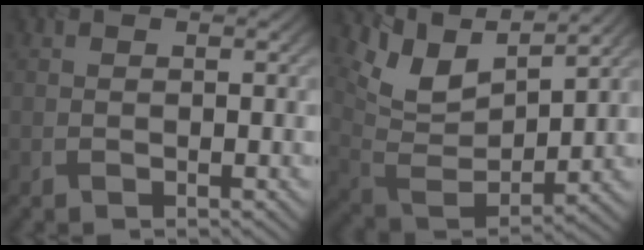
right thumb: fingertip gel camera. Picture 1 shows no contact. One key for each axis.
{"total": 10.9, "fx": 6.6, "fy": 4.8, "fz": 7.2, "tx": -0.162, "ty": 0.002, "tz": 0.130}